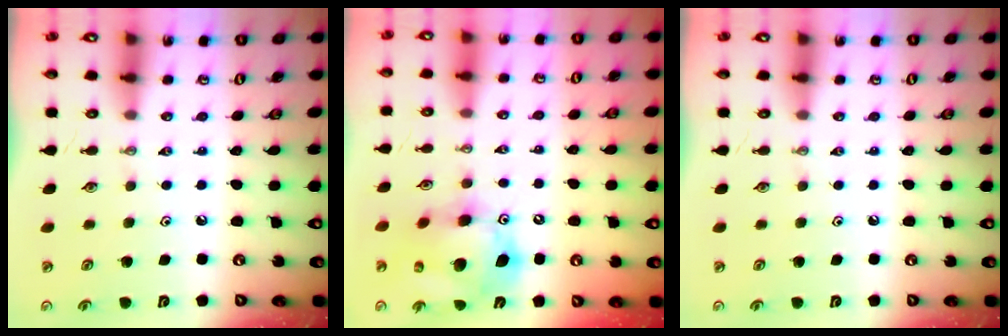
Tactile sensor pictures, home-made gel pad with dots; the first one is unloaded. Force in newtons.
{"total": 15.6, "press": 15.4, "slide": 2.5}
{"total": 0.0}